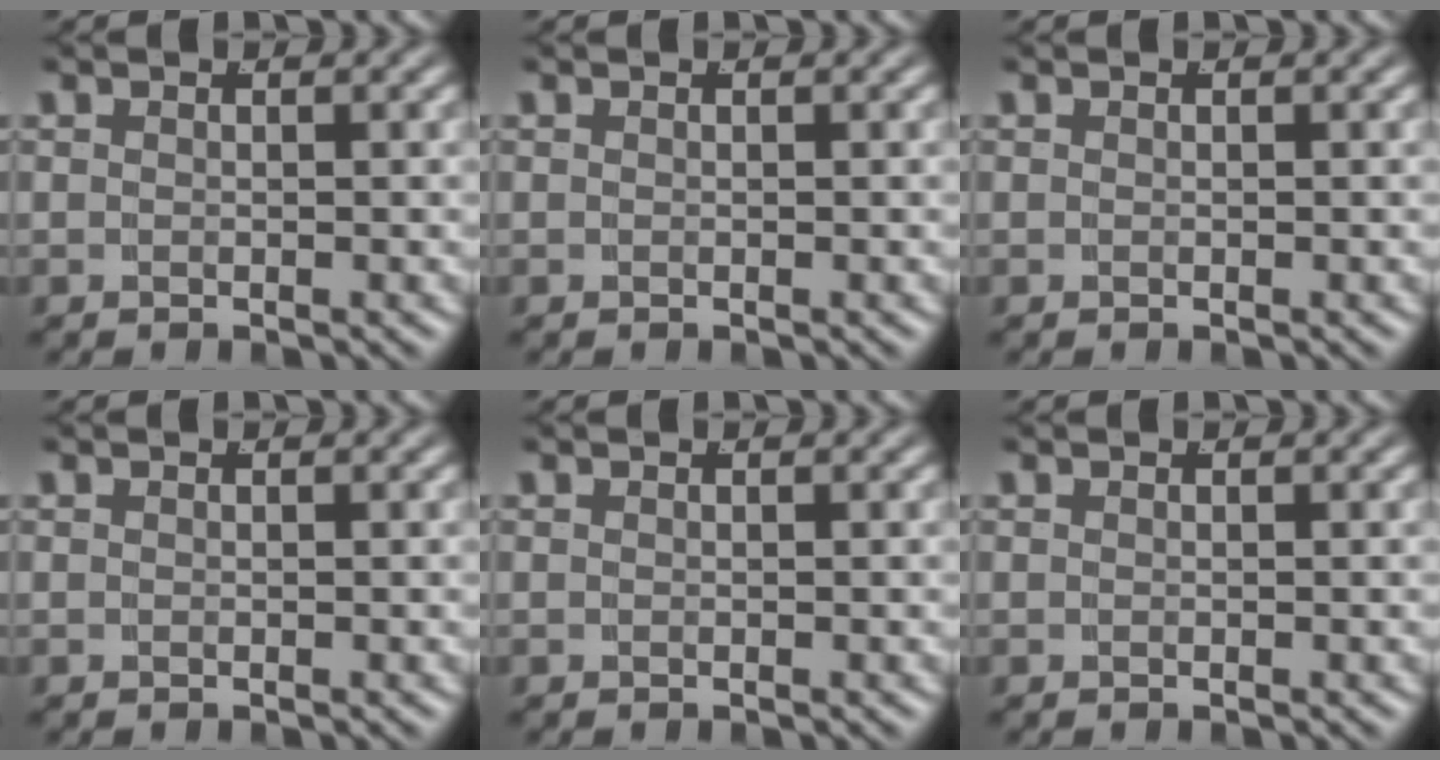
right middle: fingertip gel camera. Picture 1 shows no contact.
{"total": 0.0}
{"total": 0.0}
{"total": 0.0}
{"total": 0.0}
{"total": 0.0}